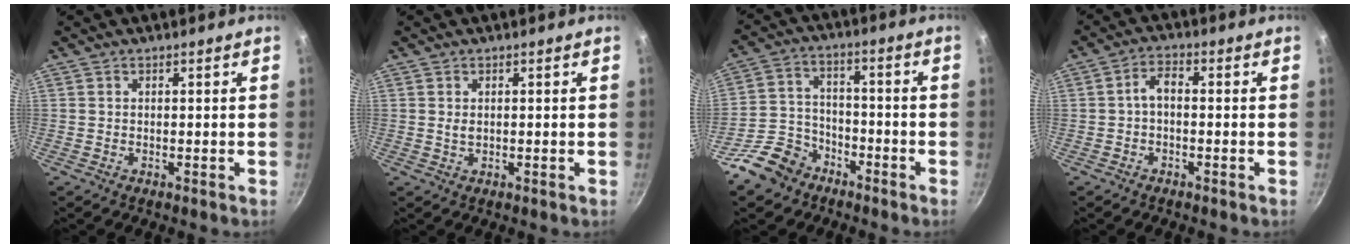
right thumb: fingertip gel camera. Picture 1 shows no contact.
{"total": 1.2, "force": [0.2, 0.6, 1.0], "torque": [-0.018, 0.000, 0.004]}
{"total": 10.3, "force": [-6.9, 6.9, 3.1], "torque": [-0.041, 0.056, -0.130]}
{"total": 3.4, "force": [-0.7, 1.9, 2.7], "torque": [-0.047, 0.023, -0.017]}